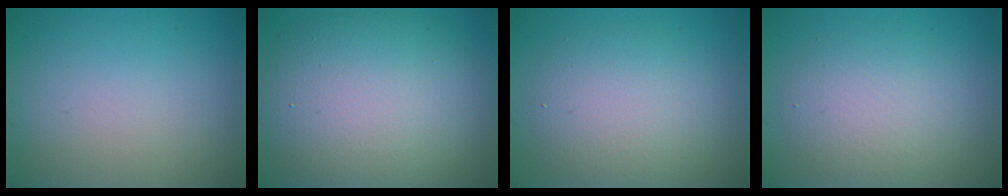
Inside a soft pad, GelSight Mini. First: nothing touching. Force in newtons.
{"total": 11.4, "press": 11.4, "slide": 0.8}
{"total": 5.0, "press": 5.0, "slide": 0.4}
{"total": 4.6, "press": 4.5, "slide": 0.4}